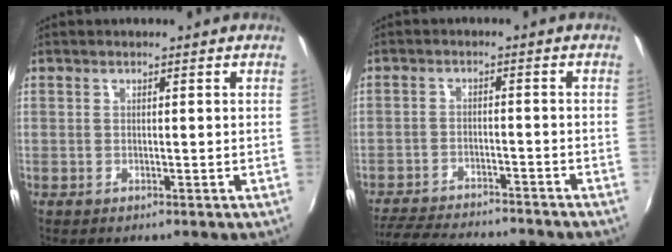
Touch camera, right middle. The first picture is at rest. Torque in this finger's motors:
{"motor_torque": [0.93, -1.21, 0.11, 0.08]}